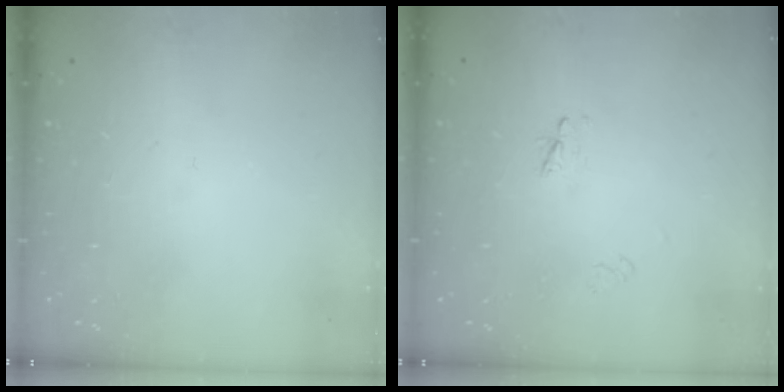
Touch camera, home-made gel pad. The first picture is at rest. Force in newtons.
{"total": 2.3, "press": 2.2, "slide": 0.2}